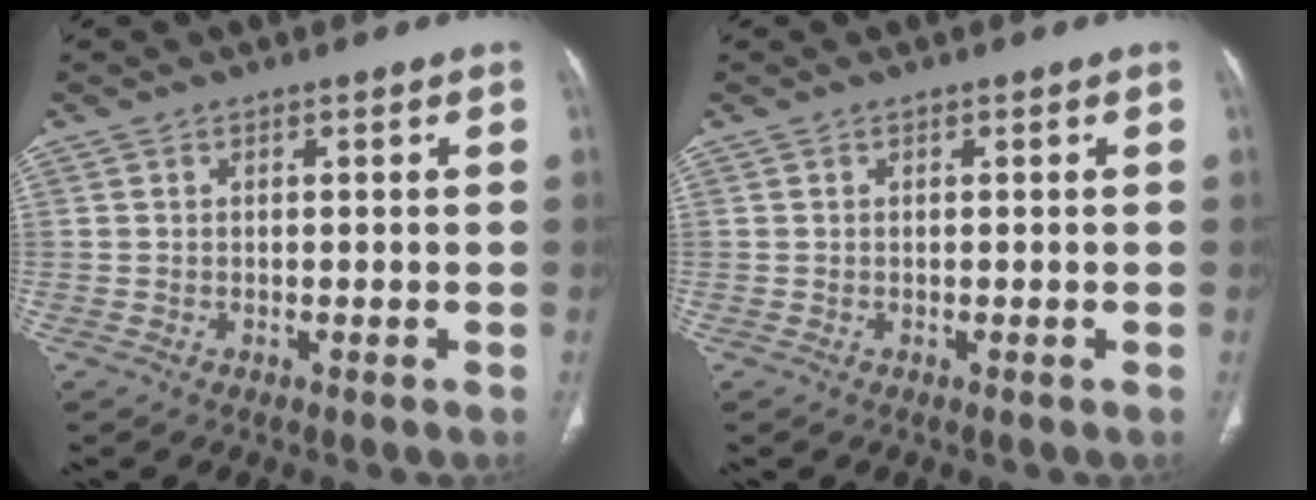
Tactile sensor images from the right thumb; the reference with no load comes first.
{"total": 0.0}